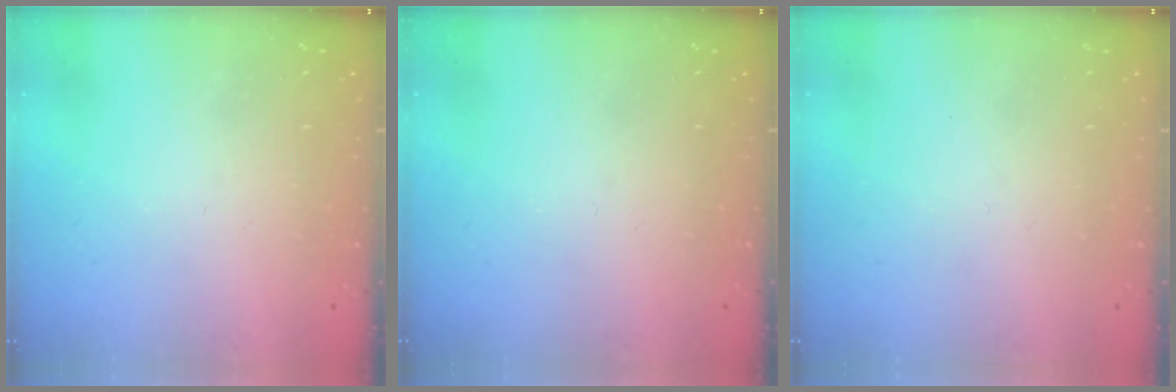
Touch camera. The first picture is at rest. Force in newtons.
{"total": 0.0}
{"total": 1.5, "press": 1.5, "slide": 0.1}